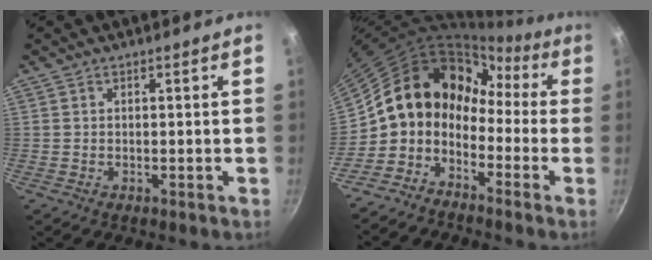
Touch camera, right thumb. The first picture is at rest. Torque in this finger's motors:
{"motor_torque": [2.44, 2.44, 0.36, -0.25, 0.51]}